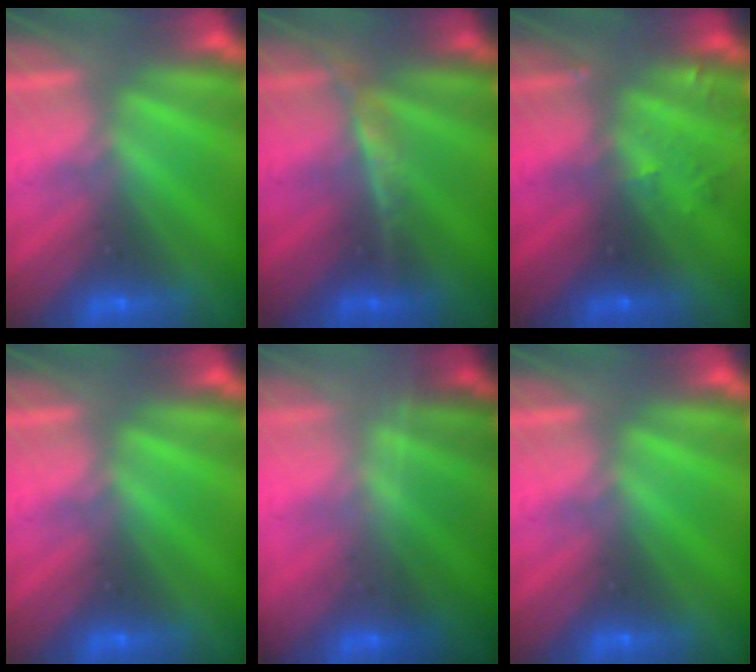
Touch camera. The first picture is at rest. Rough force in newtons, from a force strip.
{"total": 2.4}
{"total": 2.8}
{"total": 0.0}
{"total": 1.8}
{"total": 0.0}